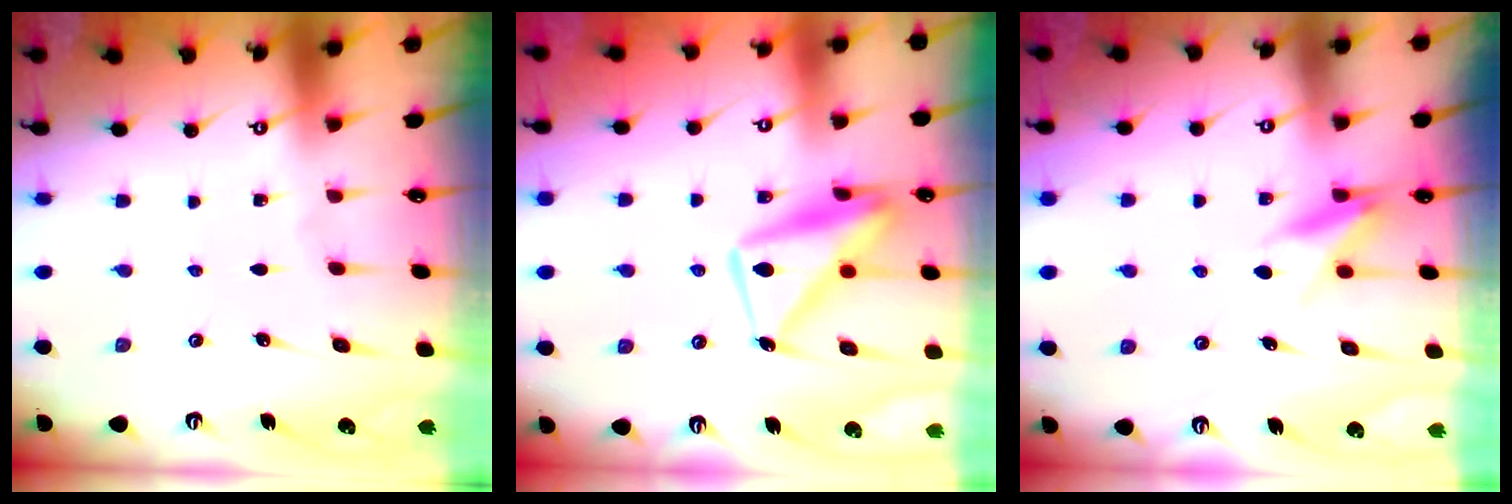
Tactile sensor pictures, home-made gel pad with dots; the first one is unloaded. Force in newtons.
{"total": 15.0, "press": 14.9, "slide": 1.5}
{"total": 8.5, "press": 8.5, "slide": 1.0}